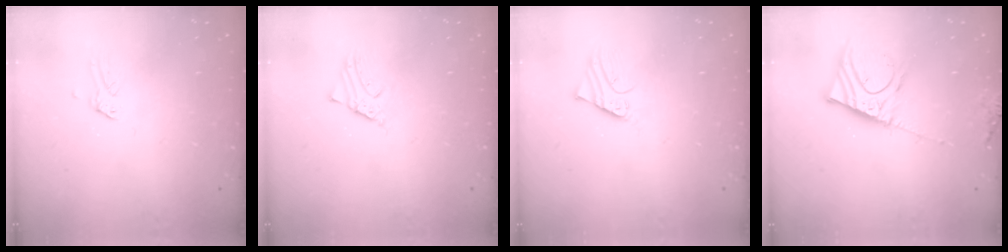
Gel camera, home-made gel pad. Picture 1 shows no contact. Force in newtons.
{"total": 2.4, "press": 2.4, "slide": 0.2}
{"total": 2.3, "press": 2.3, "slide": 0.2}
{"total": 10.9, "press": 10.7, "slide": 1.8}